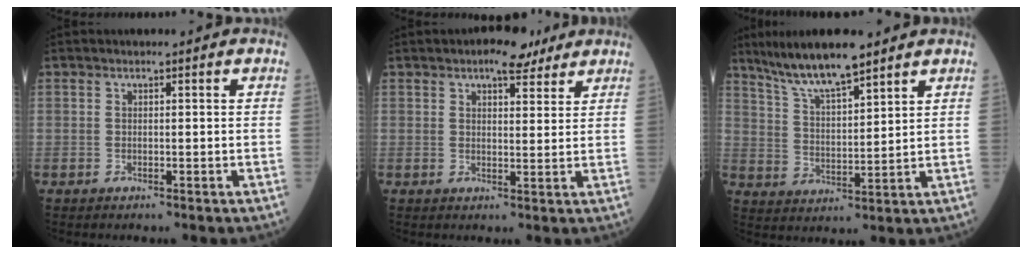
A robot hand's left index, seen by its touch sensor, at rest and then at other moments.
{"total": 5.0, "force": [3.7, 1.9, 2.7], "torque": [-0.041, 0.012, 0.055]}
{"total": 9.9, "force": [8.2, 1.0, 5.5], "torque": [-0.110, 0.009, 0.155]}